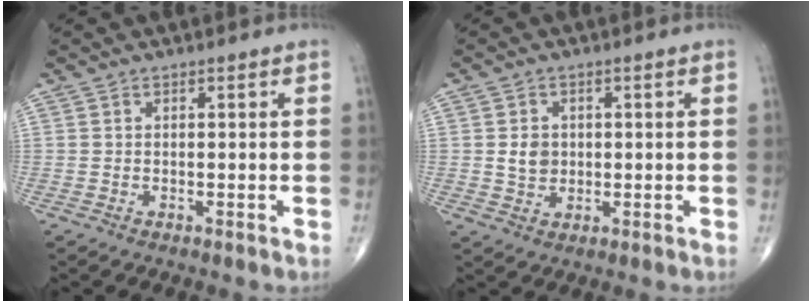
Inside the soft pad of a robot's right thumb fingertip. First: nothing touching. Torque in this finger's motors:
{"motor_torque": [0.17, 0.50, -0.16, -0.34, 0.02]}